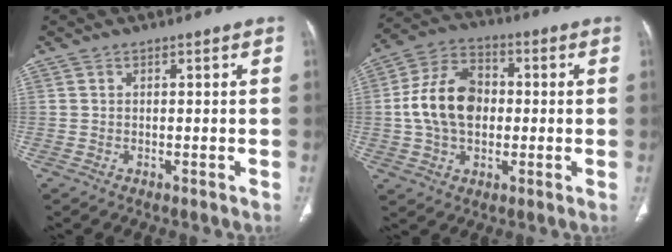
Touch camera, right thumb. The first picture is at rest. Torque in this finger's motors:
{"motor_torque": [0.21, 2.37, 1.27, -0.16, 0.14]}